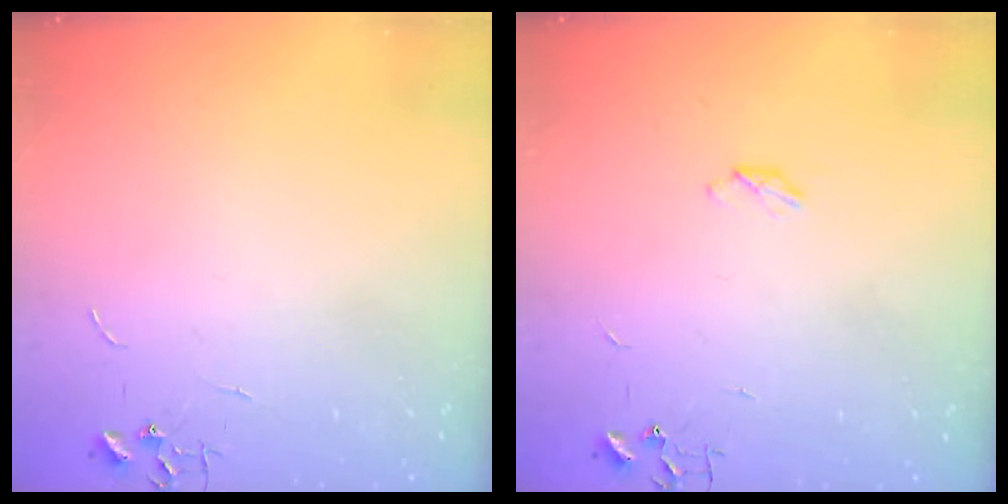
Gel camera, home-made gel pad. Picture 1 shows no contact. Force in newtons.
{"total": 2.9, "press": 2.9, "slide": 0.5}